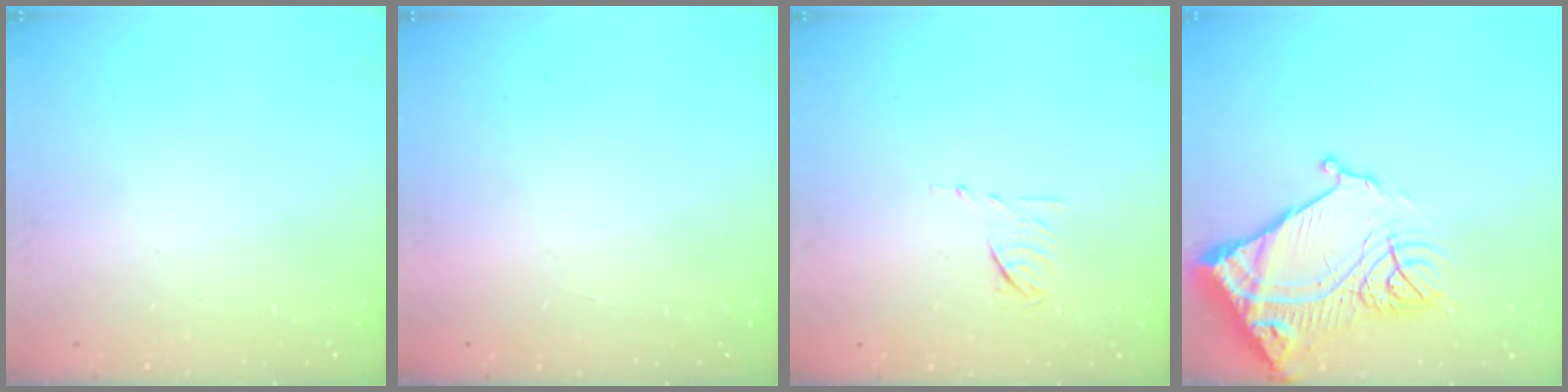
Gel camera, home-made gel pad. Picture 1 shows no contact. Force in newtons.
{"total": 1.7, "press": 1.6, "slide": 0.1}
{"total": 5.5, "press": 5.4, "slide": 1.1}
{"total": 18.5, "press": 18.4, "slide": 1.9}